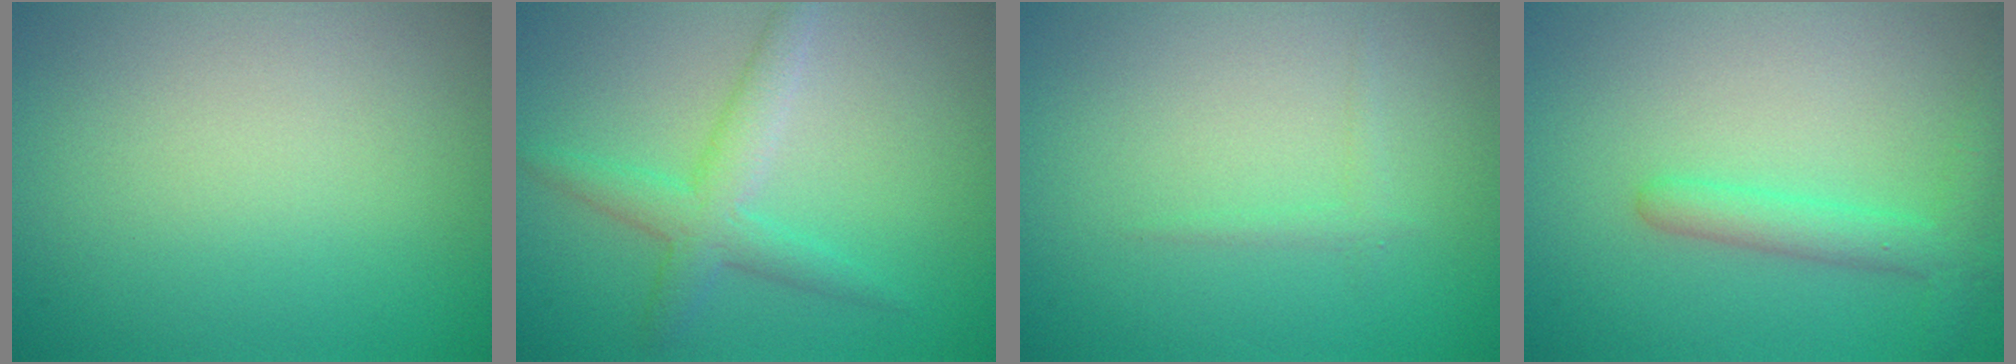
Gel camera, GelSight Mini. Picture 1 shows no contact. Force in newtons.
{"total": 3.2, "press": 3.2, "slide": 0.1}
{"total": 0.9, "press": 0.8, "slide": 0.1}
{"total": 2.9, "press": 2.9, "slide": 0.2}